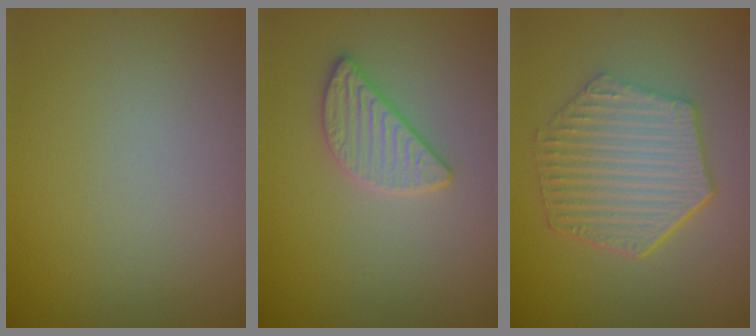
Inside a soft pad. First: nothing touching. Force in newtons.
{"total": 2.6, "press": 2.6, "slide": 0.4}
{"total": 6.2, "press": 4.8, "slide": 3.9}